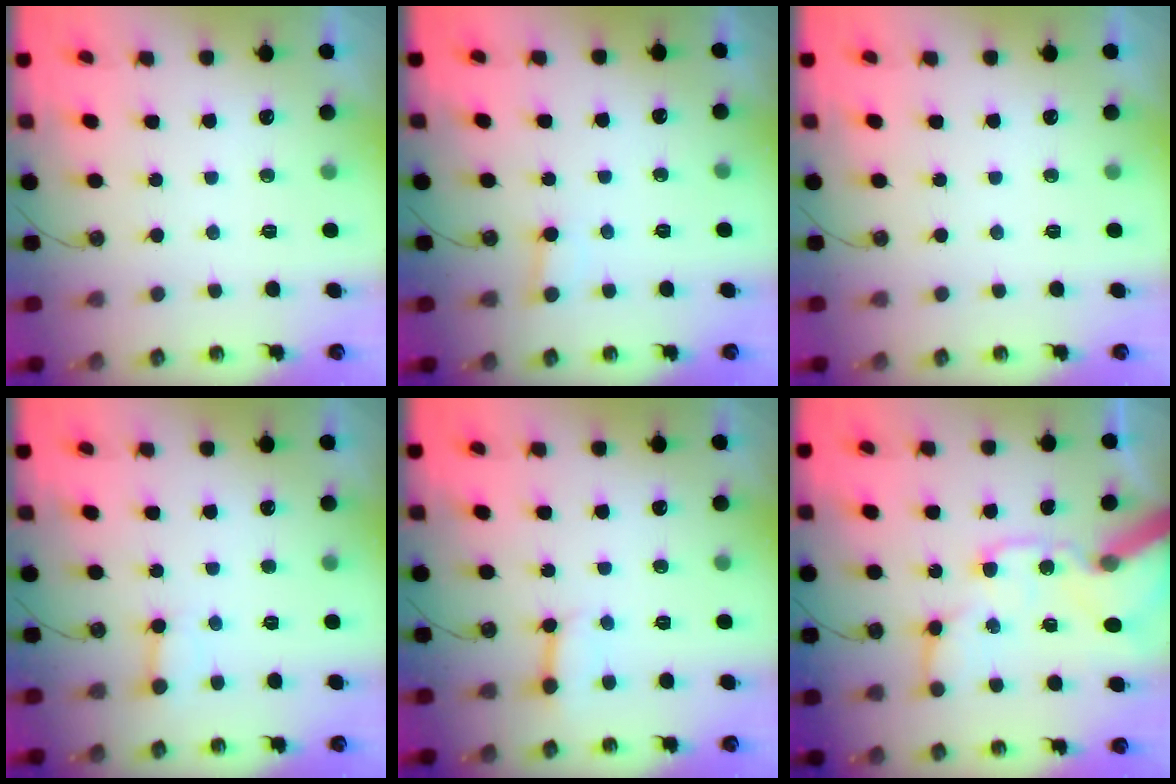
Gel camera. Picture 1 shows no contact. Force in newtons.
{"total": 2.9, "press": 2.9, "slide": 0.2}
{"total": 0.0}
{"total": 3.0, "press": 2.9, "slide": 0.3}
{"total": 3.7, "press": 3.7, "slide": 0.1}
{"total": 20.5, "press": 20.3, "slide": 3.2}